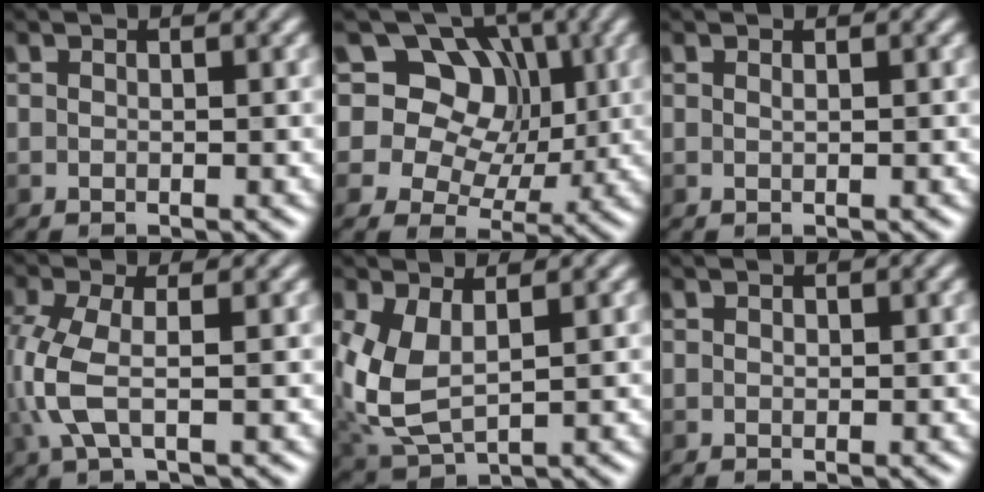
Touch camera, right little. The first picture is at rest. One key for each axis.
{"total": 12.9, "fx": 5.4, "fy": 9.9, "fz": 6.3, "tx": -0.114, "ty": 0.038, "tz": 0.082}
{"total": 0.0}
{"total": 4.2, "fx": -0.5, "fy": 1.6, "fz": 3.9, "tx": -0.110, "ty": 0.002, "tz": -0.009}
{"total": 5.6, "fx": 0.6, "fy": 3.2, "fz": 4.6, "tx": -0.127, "ty": -0.005, "tz": 0.020}
{"total": 0.7, "fx": 0.3, "fy": 0.5, "fz": 0.3, "tx": -0.003, "ty": 0.006, "tz": -0.002}